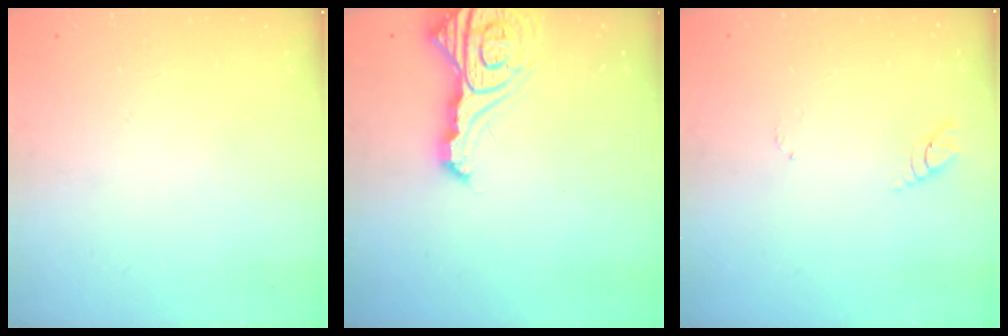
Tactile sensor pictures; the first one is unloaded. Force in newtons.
{"total": 14.4, "press": 14.3, "slide": 1.4}
{"total": 3.1, "press": 3.1, "slide": 0.3}